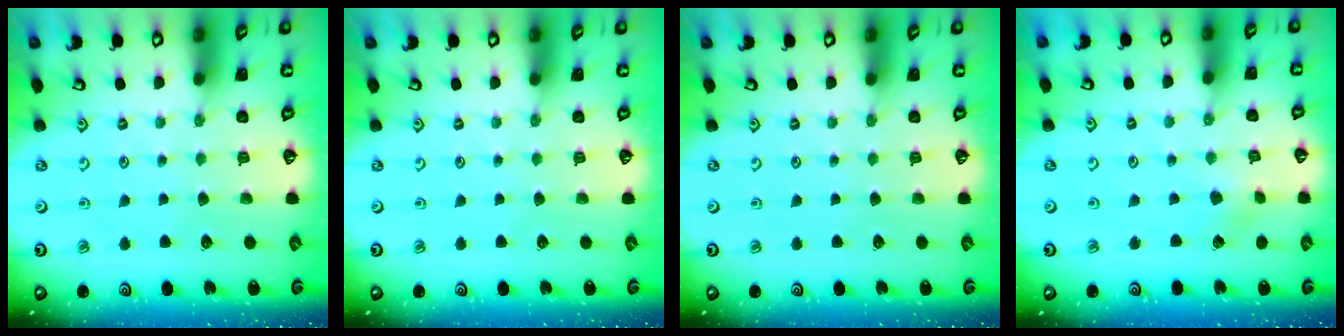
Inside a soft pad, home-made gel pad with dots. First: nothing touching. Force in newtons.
{"total": 0.0}
{"total": 0.0}
{"total": 2.3, "press": 2.3, "slide": 0.3}